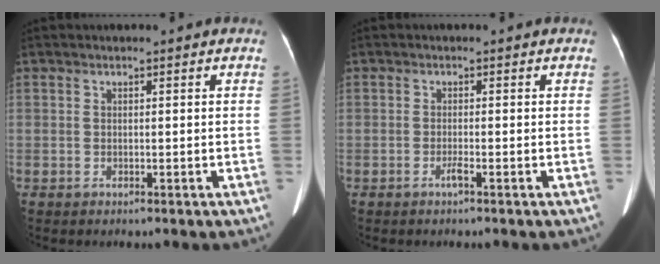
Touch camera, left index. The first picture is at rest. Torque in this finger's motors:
{"motor_torque": [0.02, -0.01, 0.00, 0.00]}